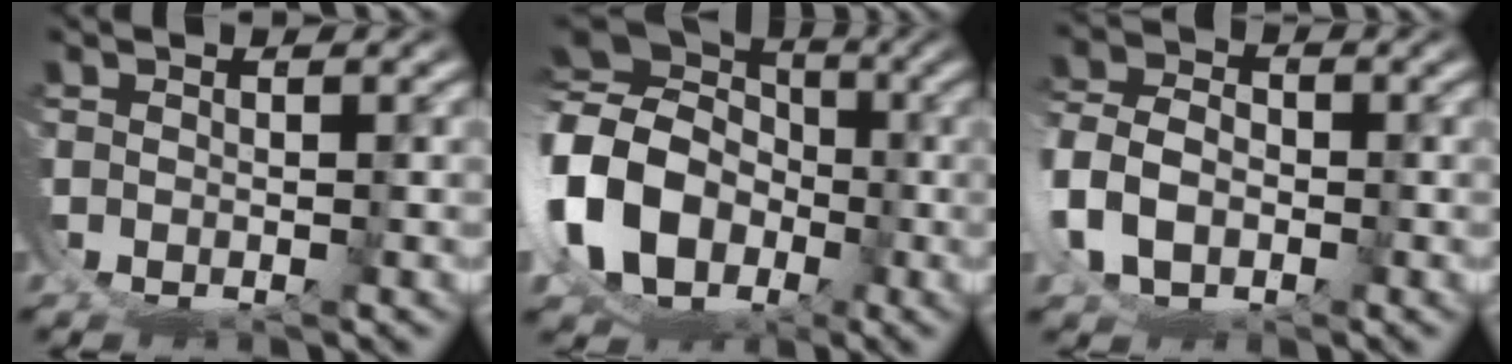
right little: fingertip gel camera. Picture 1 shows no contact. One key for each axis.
{"total": 10.8, "fx": 0.8, "fy": 9.4, "fz": 5.2, "tx": -0.155, "ty": -0.026, "tz": 0.019}
{"total": 2.9, "fx": 0.4, "fy": 2.8, "fz": 0.8, "tx": -0.056, "ty": -0.013, "tz": 0.012}